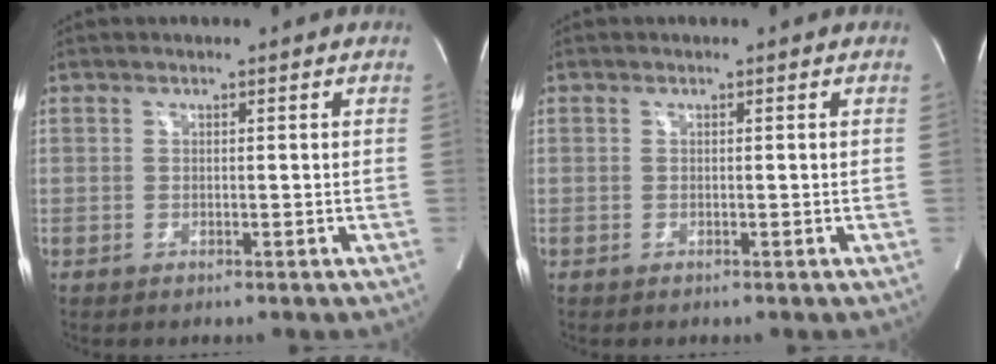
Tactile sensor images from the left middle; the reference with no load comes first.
{"total": 0.0}